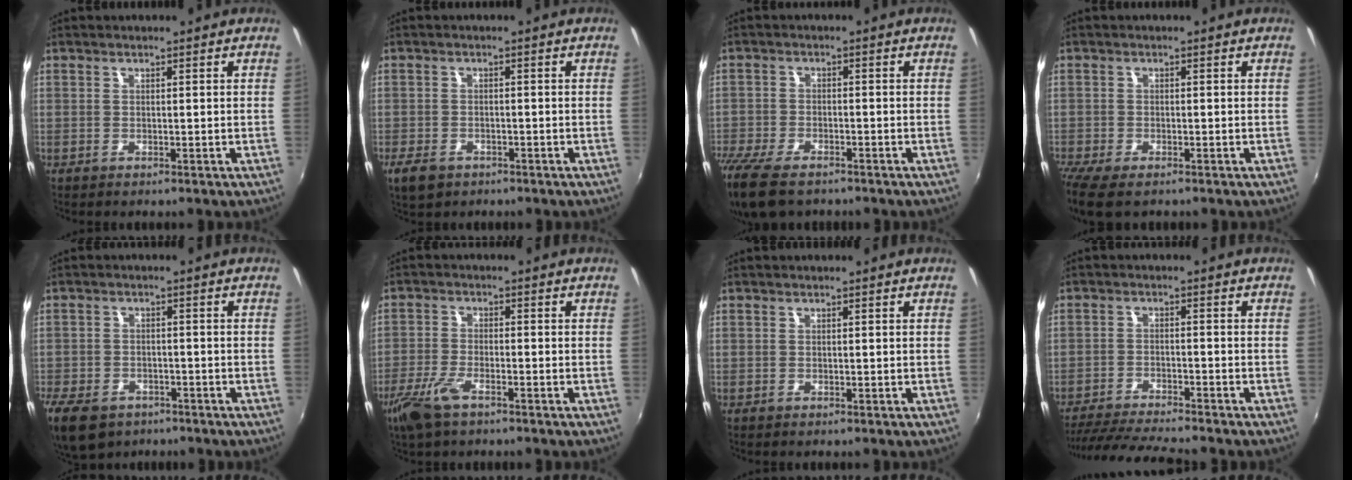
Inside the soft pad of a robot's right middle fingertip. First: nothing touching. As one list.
[{"total": 4.9, "force": [-3.1, 3.0, 2.4], "torque": [-0.062, -0.013, -0.054]}, {"total": 12.3, "force": [-9.4, 4.7, 6.3], "torque": [-0.165, -0.045, -0.175]}, {"total": 6.4, "force": [-4.8, 1.9, 3.8], "torque": [-0.093, -0.034, -0.089]}, {"total": 10.7, "force": [-6.9, 6.3, 5.0], "torque": [-0.135, -0.023, -0.120]}, {"total": 7.1, "force": [-4.6, 2.4, 4.8], "torque": [-0.120, -0.013, -0.091]}, {"total": 0.0}, {"total": 11.1, "force": [-10.2, 0.3, 4.6], "torque": [-0.109, -0.017, -0.172]}]